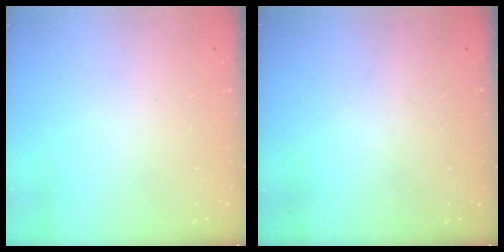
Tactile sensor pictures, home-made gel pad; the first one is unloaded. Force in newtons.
{"total": 0.0}